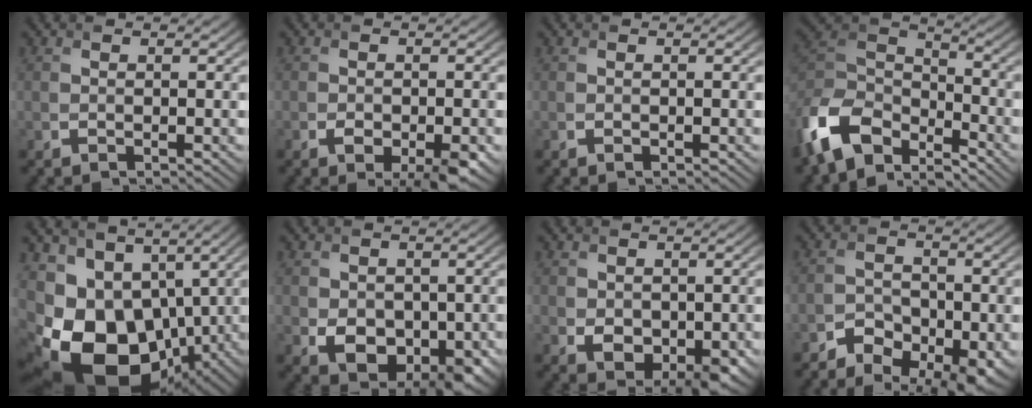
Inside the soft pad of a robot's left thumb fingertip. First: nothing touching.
{"total": 4.5, "force": [-2.3, 2.2, 3.2], "torque": [-0.050, -0.009, -0.032]}
{"total": 0.0}
{"total": 12.6, "force": [-8.2, 6.5, 7.0], "torque": [-0.173, -0.011, -0.165]}
{"total": 17.8, "force": [-3.2, 12.6, 12.1], "torque": [-0.252, -0.038, -0.035]}
{"total": 5.5, "force": [-0.6, 4.2, 3.4], "torque": [-0.068, -0.020, -0.004]}
{"total": 3.9, "force": [-0.2, 2.9, 2.6], "torque": [-0.052, -0.020, 0.004]}
{"total": 7.7, "force": [-4.9, 4.4, 3.9], "torque": [-0.056, -0.010, -0.081]}